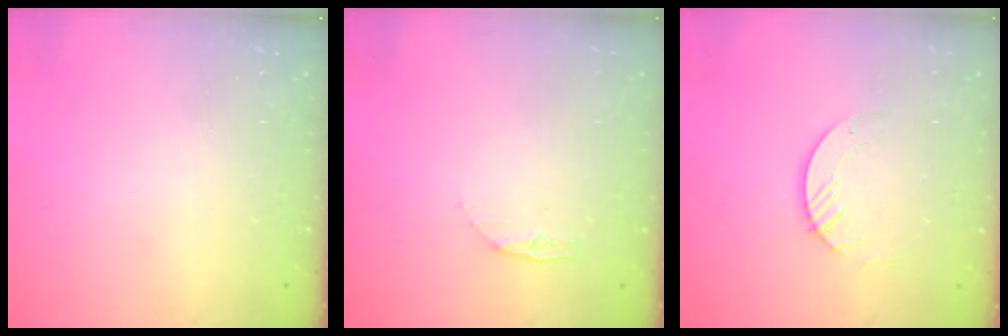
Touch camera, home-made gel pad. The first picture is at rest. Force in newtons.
{"total": 3.4, "press": 3.4, "slide": 0.4}
{"total": 3.2, "press": 3.2, "slide": 0.3}